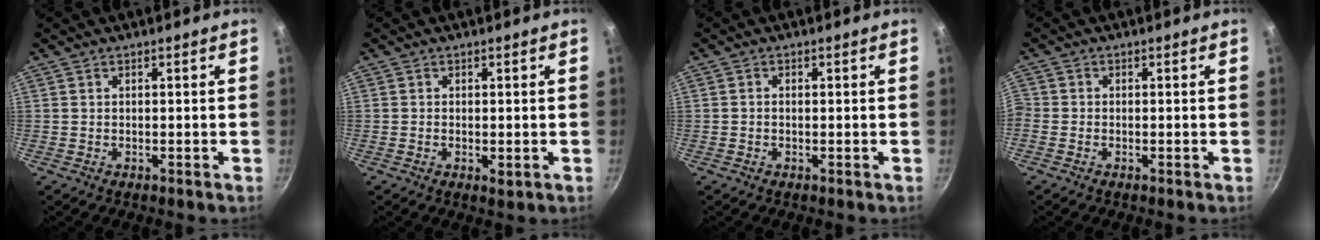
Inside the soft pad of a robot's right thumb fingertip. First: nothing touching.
{"total": 1.4, "force": [-0.2, 0.7, 1.2], "torque": [-0.020, -0.005, -0.003]}
{"total": 0.8, "force": [-0.1, 0.6, 0.5], "torque": [-0.010, 0.004, -0.003]}
{"total": 1.4, "force": [-0.7, 1.1, 0.5], "torque": [-0.013, 0.003, -0.021]}